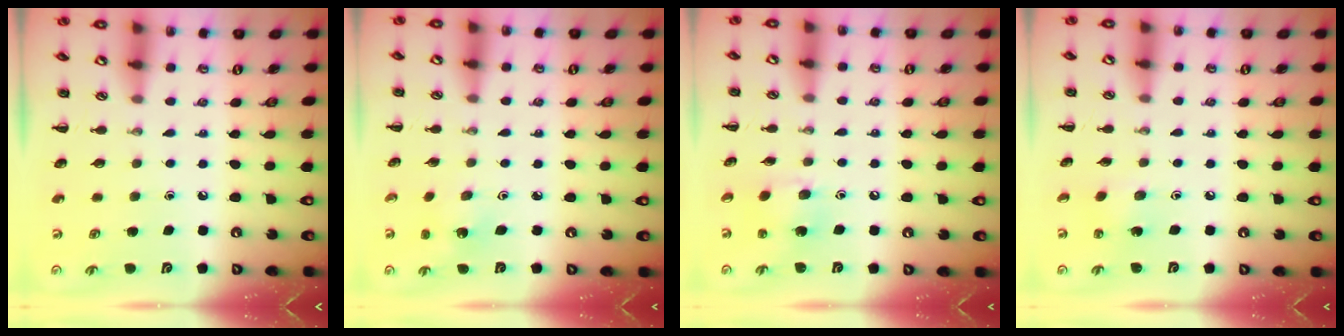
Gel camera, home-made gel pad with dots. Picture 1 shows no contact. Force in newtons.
{"total": 2.3, "press": 2.2, "slide": 0.7}
{"total": 5.0, "press": 4.9, "slide": 1.0}
{"total": 2.2, "press": 2.0, "slide": 0.7}